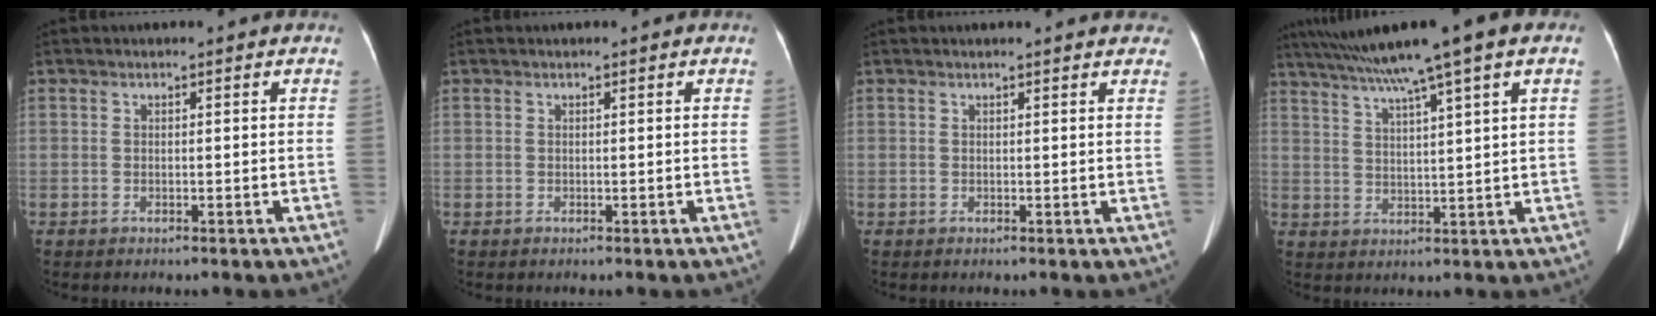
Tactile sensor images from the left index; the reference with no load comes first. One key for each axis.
{"total": 0.0}
{"total": 7.4, "fx": 7.0, "fy": 1.5, "fz": 2.1, "tx": -0.016, "ty": 0.006, "tz": 0.057}
{"total": 13.6, "fx": 8.8, "fy": 0.1, "fz": 10.4, "tx": -0.170, "ty": 0.048, "tz": 0.130}